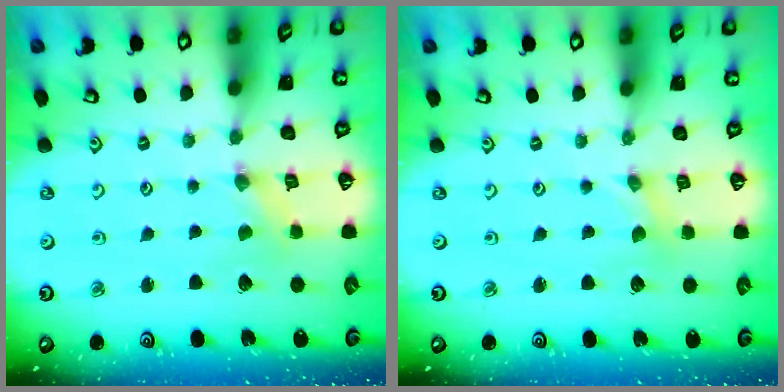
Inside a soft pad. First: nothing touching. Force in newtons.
{"total": 0.0}